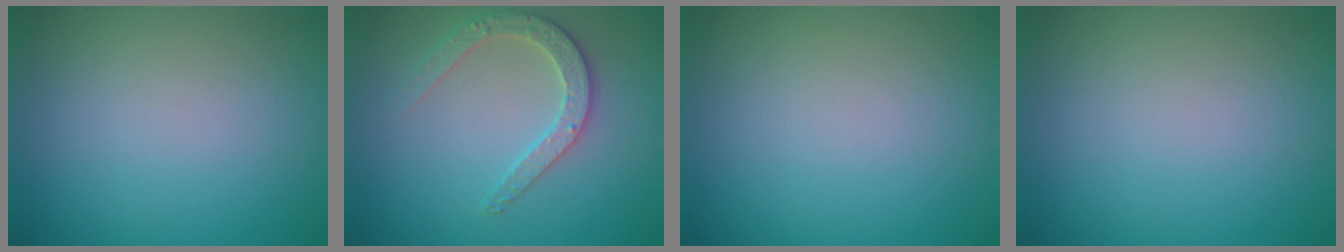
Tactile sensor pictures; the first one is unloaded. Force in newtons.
{"total": 2.8, "press": 2.7, "slide": 0.5}
{"total": 0.0}
{"total": 0.0}